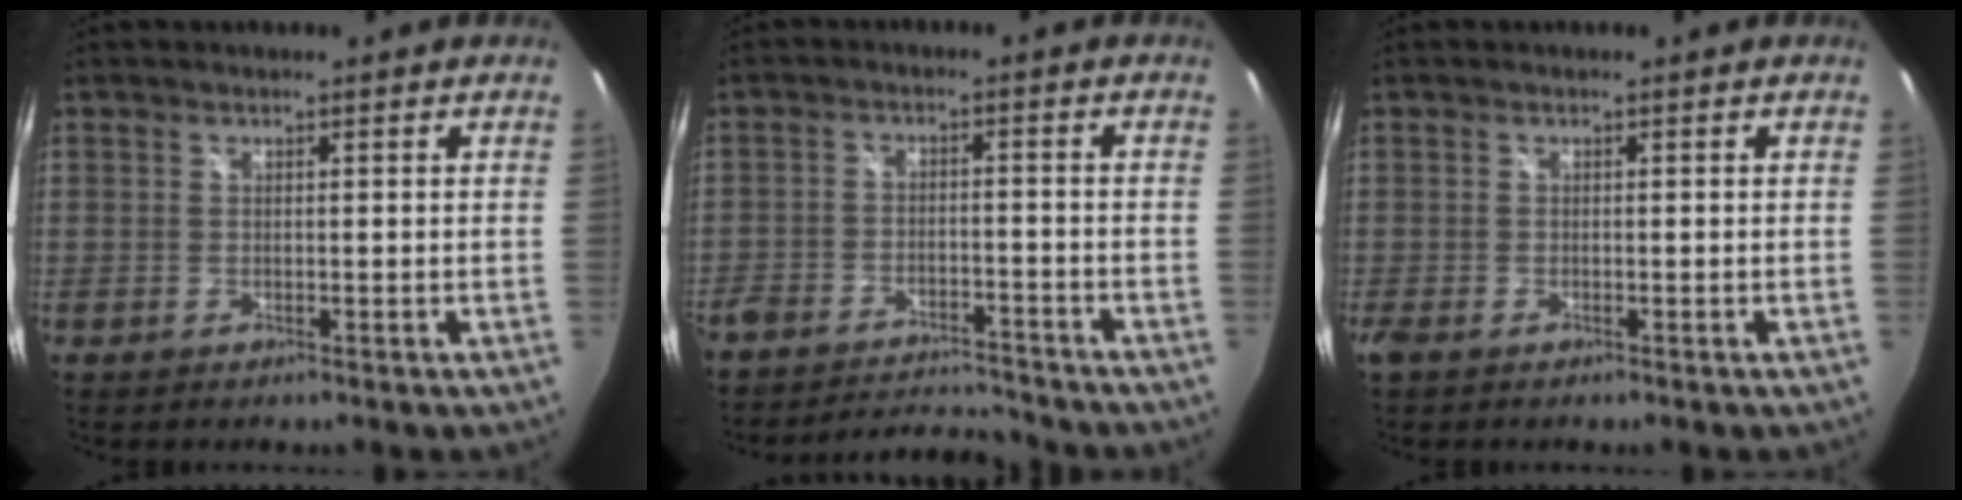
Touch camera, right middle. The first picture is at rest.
{"total": 11.1, "force": [-10.6, 2.0, 2.8], "torque": [-0.076, 0.001, -0.163]}
{"total": 1.4, "force": [-0.9, 0.7, 0.9], "torque": [-0.019, -0.005, -0.017]}